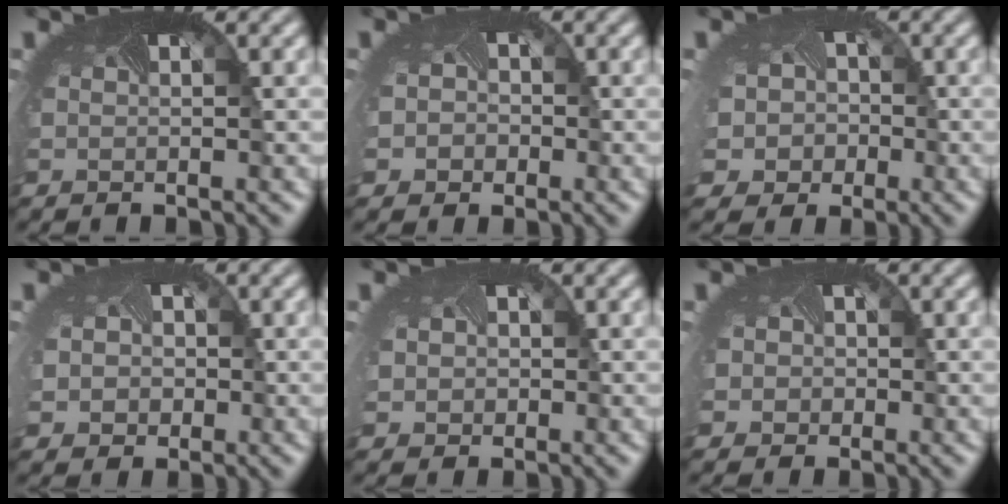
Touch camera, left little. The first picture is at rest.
{"total": 2.5, "force": [-0.6, 2.3, 0.9], "torque": [-0.009, -0.009, -0.011]}
{"total": 5.8, "force": [-1.4, 5.3, 1.9], "torque": [-0.042, -0.015, -0.038]}
{"total": 3.7, "force": [-0.3, 3.2, 1.8], "torque": [-0.033, -0.011, -0.008]}
{"total": 2.0, "force": [0.2, 1.9, 0.7], "torque": [-0.017, -0.002, 0.006]}
{"total": 2.5, "force": [-0.1, 2.4, 1.0], "torque": [-0.009, -0.001, -0.012]}